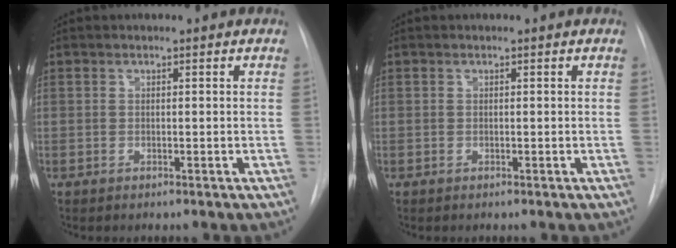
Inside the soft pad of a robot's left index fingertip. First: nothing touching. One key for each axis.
{"total": 0.0}